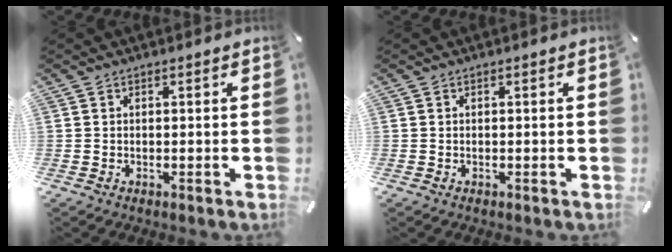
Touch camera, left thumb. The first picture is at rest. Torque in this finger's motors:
{"motor_torque": [-0.01, 0.05, -0.02, -0.03, 0.01]}